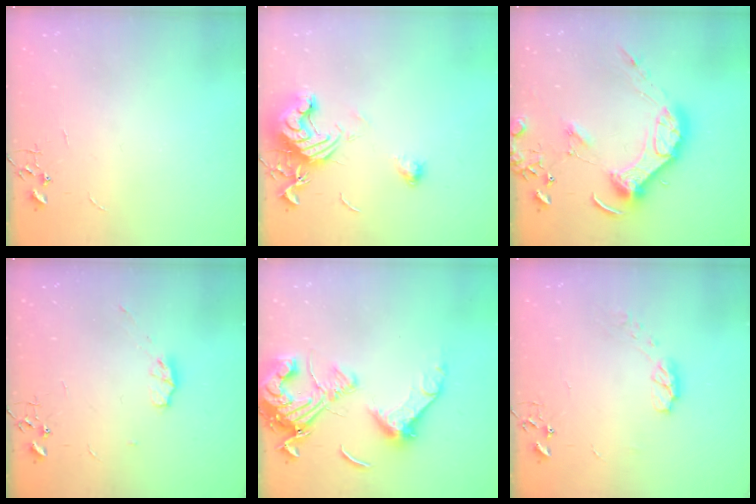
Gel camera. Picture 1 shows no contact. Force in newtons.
{"total": 13.5, "press": 13.4, "slide": 1.7}
{"total": 16.4, "press": 16.3, "slide": 2.3}
{"total": 4.6, "press": 4.6, "slide": 0.6}
{"total": 19.3, "press": 19.1, "slide": 2.7}
{"total": 7.0, "press": 6.9, "slide": 0.8}